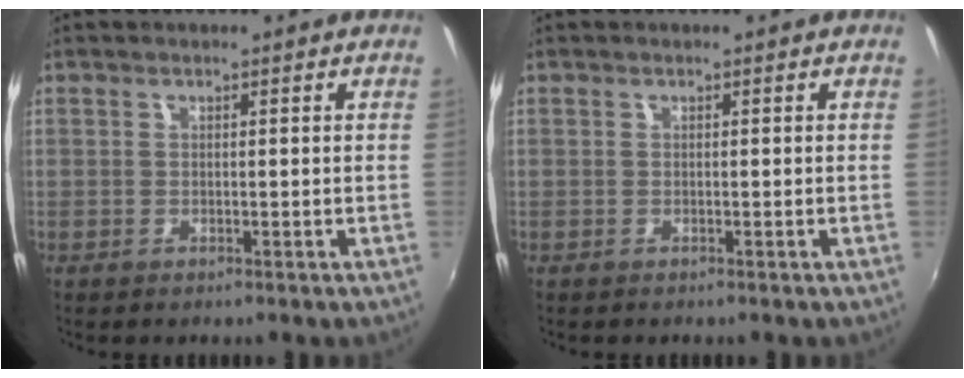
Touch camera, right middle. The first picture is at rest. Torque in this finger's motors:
{"motor_torque": [-0.02, -0.27, 0.04, 0.00]}